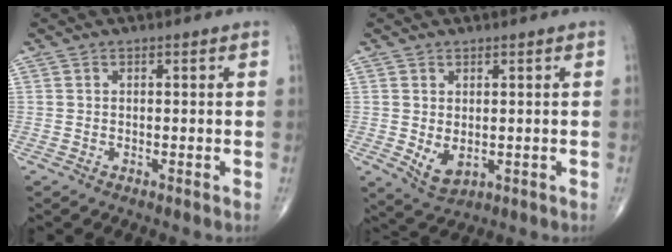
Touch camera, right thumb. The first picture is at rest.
{"total": 4.3, "force": [-0.2, 2.7, 3.4], "torque": [-0.053, -0.008, 0.011]}